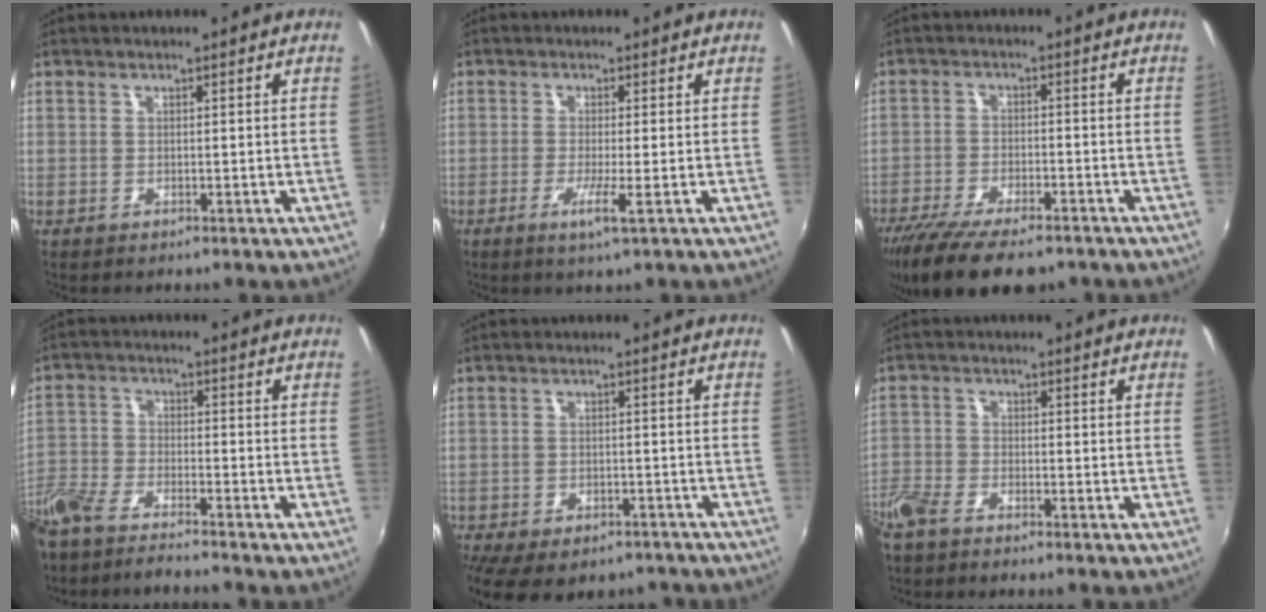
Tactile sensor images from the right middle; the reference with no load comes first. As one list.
[{"total": 3.3, "force": [-1.3, -0.6, 3.0], "torque": [-0.065, -0.012, -0.030]}, {"total": 14.0, "force": [-10.7, 4.4, 7.9], "torque": [-0.171, -0.043, -0.179]}, {"total": 10.2, "force": [-8.9, 1.5, 4.8], "torque": [-0.121, -0.022, -0.174]}, {"total": 13.4, "force": [-10.3, 5.9, 6.3], "torque": [-0.136, -0.027, -0.141]}, {"total": 5.2, "force": [-4.5, 1.6, 2.2], "torque": [-0.060, -0.014, -0.096]}]